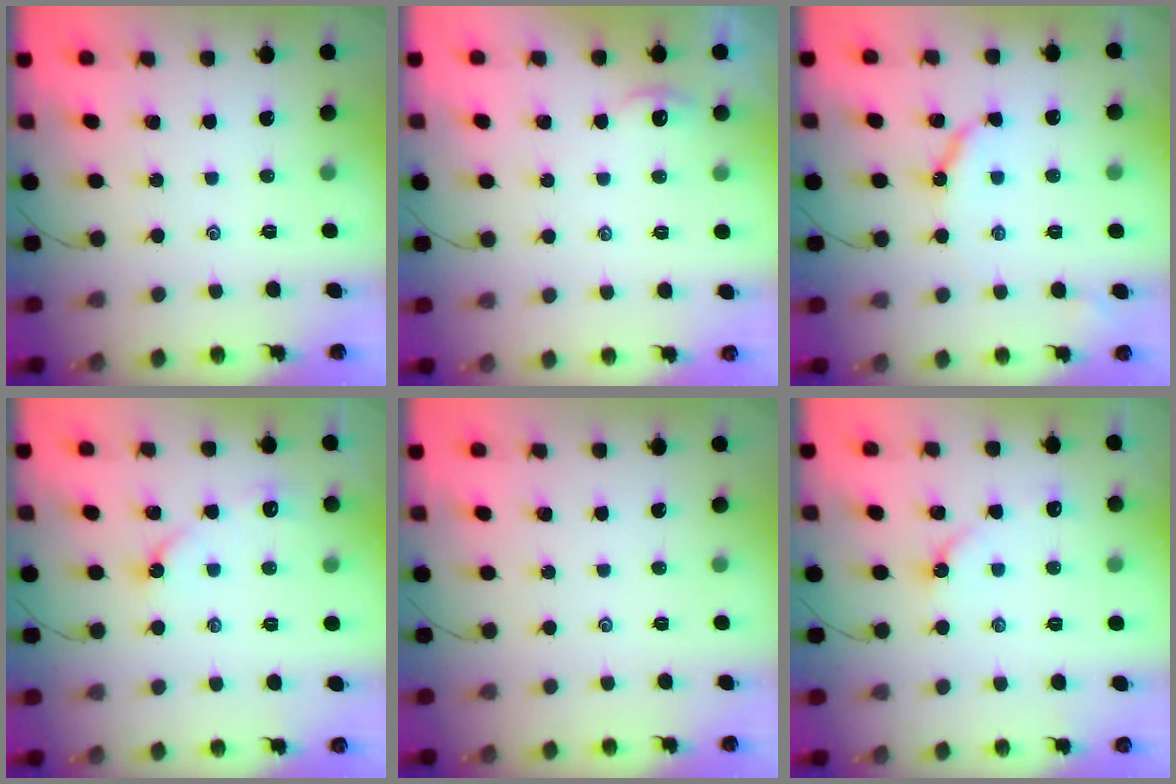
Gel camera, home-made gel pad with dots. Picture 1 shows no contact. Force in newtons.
{"total": 2.4, "press": 2.3, "slide": 0.4}
{"total": 7.2, "press": 7.2, "slide": 0.5}
{"total": 4.2, "press": 4.2, "slide": 0.6}
{"total": 0.0}
{"total": 2.9, "press": 2.9, "slide": 0.5}